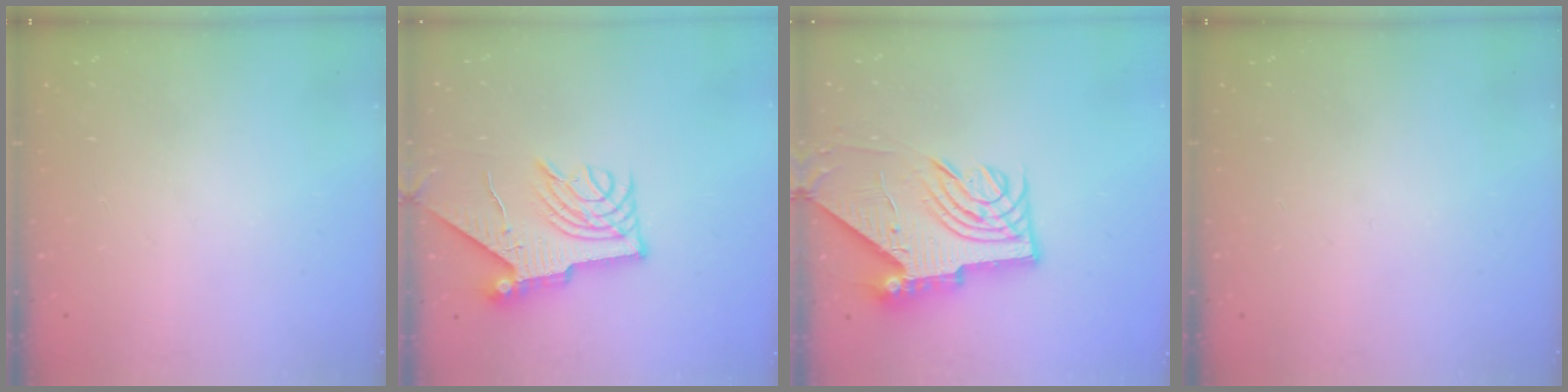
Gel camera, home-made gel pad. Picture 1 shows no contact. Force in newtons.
{"total": 9.5, "press": 9.4, "slide": 0.9}
{"total": 11.4, "press": 11.3, "slide": 1.6}
{"total": 0.0}